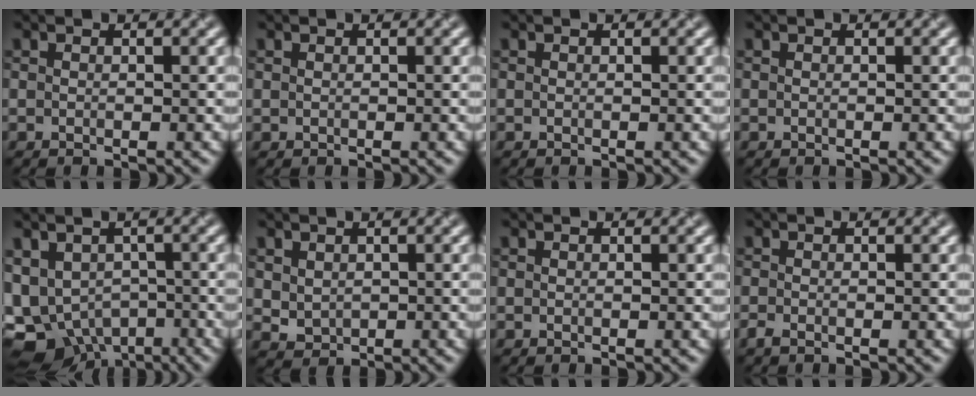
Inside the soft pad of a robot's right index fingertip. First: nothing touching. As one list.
[{"total": 0.0}, {"total": 0.0}, {"total": 0.0}, {"total": 9.4, "force": [-3.1, 7.0, 5.4], "torque": [-0.101, -0.022, -0.040]}, {"total": 1.6, "force": [0.4, 1.3, 0.8], "torque": [-0.022, -0.006, 0.013]}, {"total": 0.0}, {"total": 1.1, "force": [-0.9, 0.3, 0.6], "torque": [-0.016, -0.002, -0.017]}]